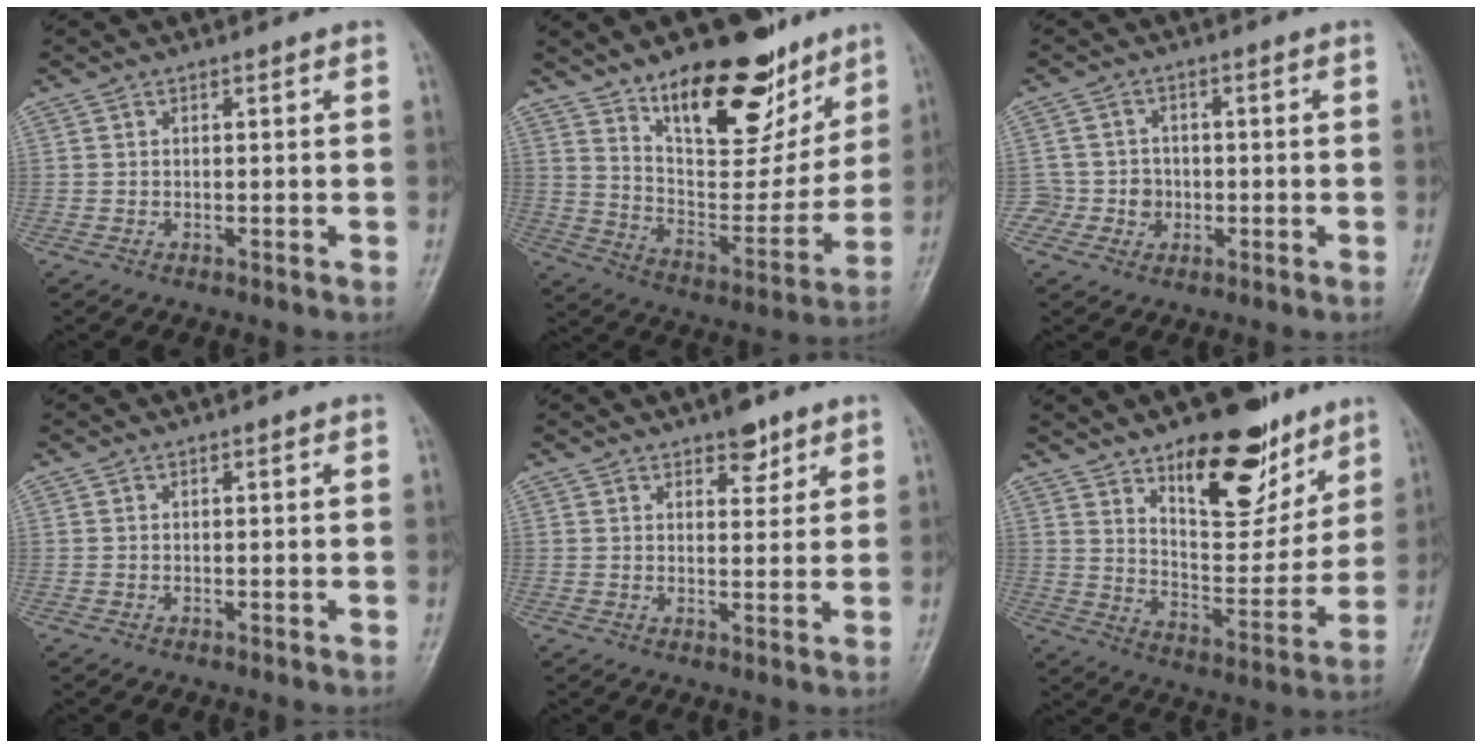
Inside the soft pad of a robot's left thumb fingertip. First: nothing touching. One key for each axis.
{"total": 23.5, "fx": 14.9, "fy": 10.5, "fz": 14.8, "tx": -0.166, "ty": -0.081, "tz": 0.241}
{"total": 4.8, "fx": -1.2, "fy": 4.6, "fz": 0.4, "tx": 0.034, "ty": 0.015, "tz": -0.024}
{"total": 0.0}
{"total": 4.3, "fx": 3.0, "fy": 2.1, "fz": 2.2, "tx": -0.009, "ty": -0.017, "tz": 0.042}
{"total": 19.5, "fx": 12.0, "fy": 8.6, "fz": 12.7, "tx": -0.130, "ty": -0.082, "tz": 0.195}